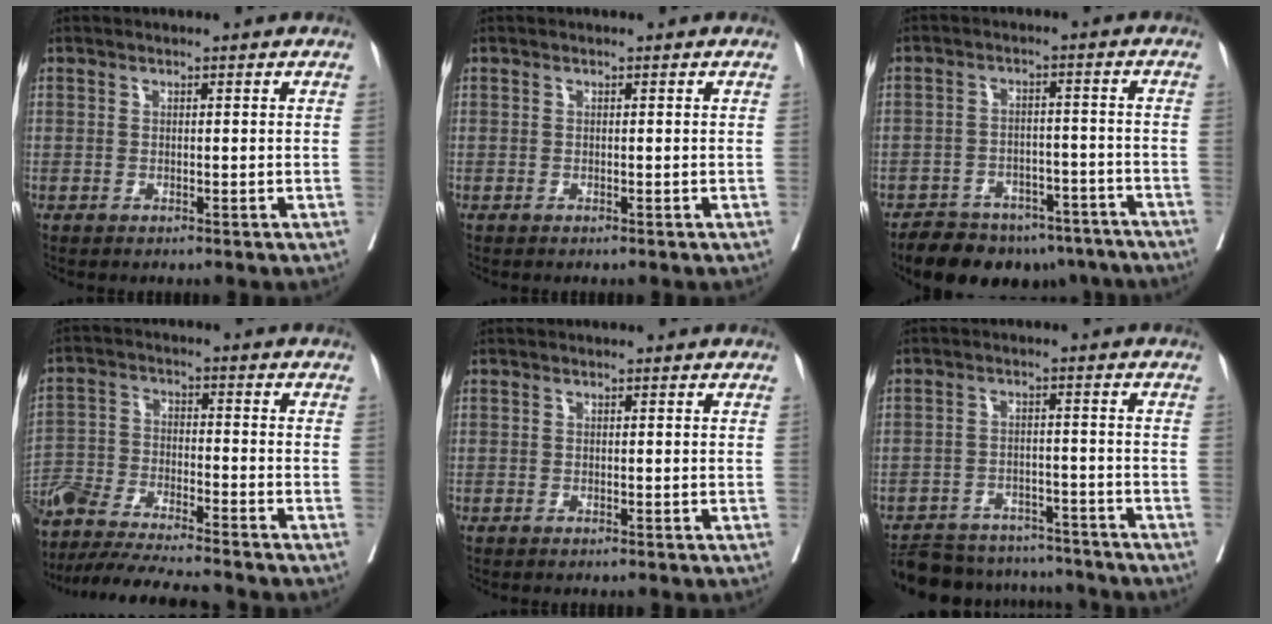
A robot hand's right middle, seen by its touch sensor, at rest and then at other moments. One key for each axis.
{"total": 0.0}
{"total": 15.7, "fx": -12.5, "fy": 7.5, "fz": 5.8, "tx": -0.089, "ty": 0.010, "tz": -0.160}
{"total": 17.4, "fx": -15.7, "fy": 0.9, "fz": 7.5, "tx": -0.148, "ty": -0.023, "tz": -0.268}
{"total": 0.0}
{"total": 15.0, "fx": -13.8, "fy": 4.8, "fz": 3.6, "tx": -0.069, "ty": 0.013, "tz": -0.188}